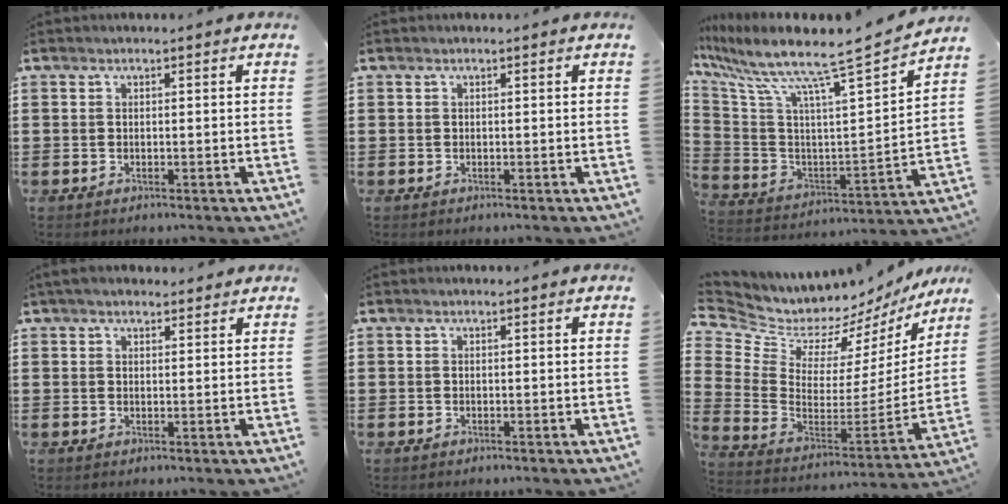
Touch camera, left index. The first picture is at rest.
{"total": 0.0}
{"total": 9.4, "force": [7.9, 0.0, 5.1], "torque": [-0.128, -0.074, 0.118]}
{"total": 2.5, "force": [2.2, 0.8, 0.9], "torque": [-0.022, 0.005, 0.043]}
{"total": 0.0}
{"total": 6.4, "force": [6.0, 2.1, -0.3], "torque": [-0.044, -0.064, 0.103]}